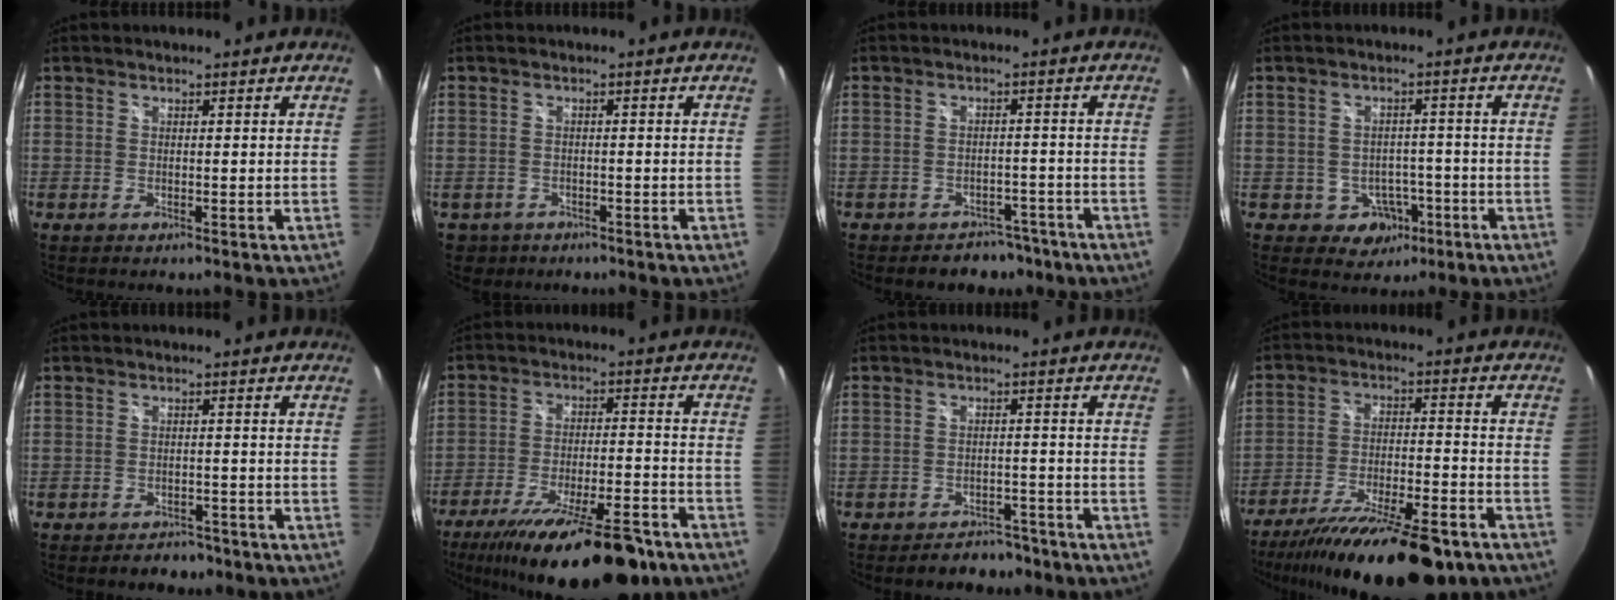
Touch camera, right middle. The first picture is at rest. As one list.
[{"total": 3.8, "force": [-1.8, 3.1, 1.2], "torque": [-0.036, -0.008, -0.021]}, {"total": 5.0, "force": [-4.1, 2.9, 0.3], "torque": [-0.004, 0.020, -0.049]}, {"total": 4.6, "force": [-2.2, 3.9, 1.2], "torque": [-0.031, 0.012, -0.016]}, {"total": 3.9, "force": [-3.4, 1.7, 0.7], "torque": [-0.017, 0.000, -0.047]}, {"total": 21.6, "force": [-16.3, 4.9, 13.4], "torque": [-0.229, -0.045, -0.244]}, {"total": 5.7, "force": [-4.9, 2.5, 1.3], "torque": [-0.027, 0.010, -0.062]}, {"total": 22.2, "force": [-17.1, 5.2, 13.1], "torque": [-0.230, -0.045, -0.260]}]